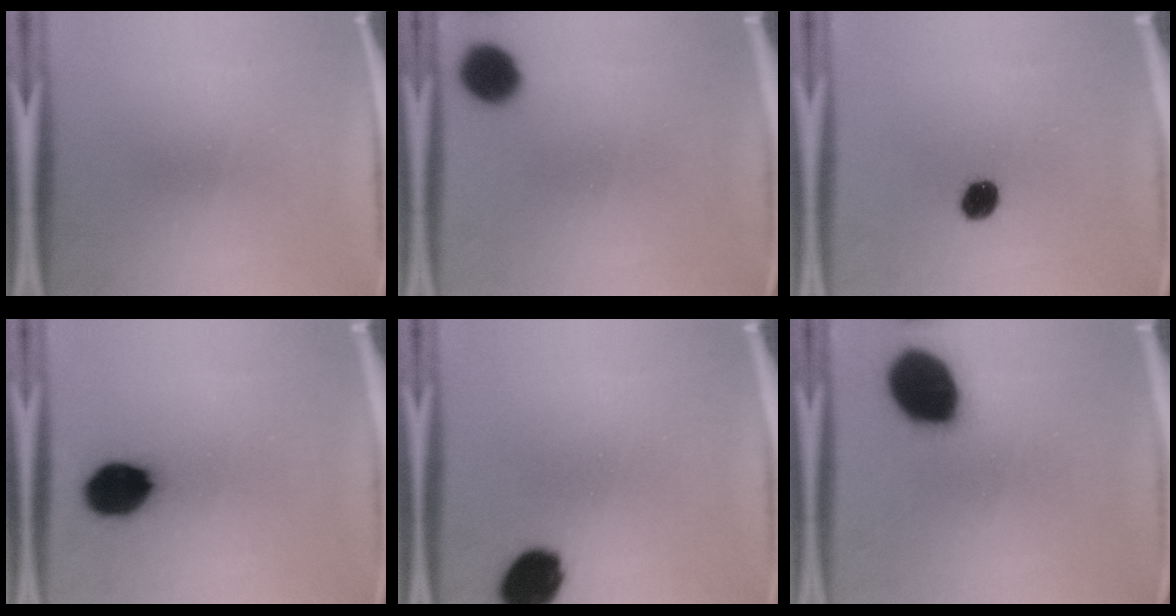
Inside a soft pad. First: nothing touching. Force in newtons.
{"total": 9.3}
{"total": 5.0}
{"total": 12.0}
{"total": 10.8}
{"total": 19.1}